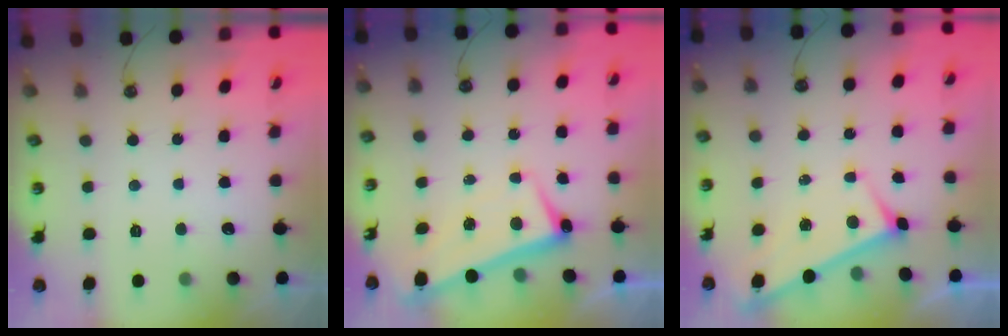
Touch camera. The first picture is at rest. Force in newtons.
{"total": 2.6, "press": 2.5, "slide": 0.7}
{"total": 3.0, "press": 3.0, "slide": 0.2}